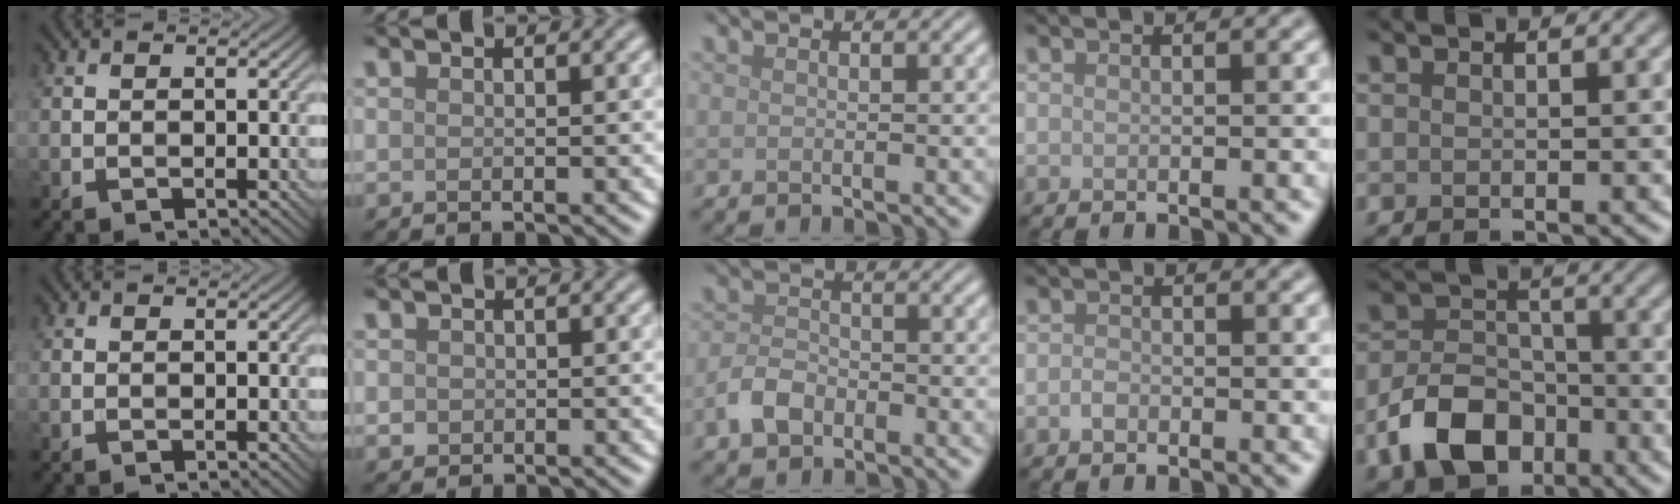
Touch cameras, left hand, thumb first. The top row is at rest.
{"index": {"total": 0.8, "force": [0.1, 0.8, 0.2], "torque": [-0.001, -0.002, 0.000]}, "middle": {"total": 2.6, "force": [-1.5, 1.6, 1.4], "torque": [-0.024, 0.004, -0.036]}, "ring": {"total": 0.8, "force": [-0.4, 0.6, 0.4], "torque": [-0.009, 0.001, -0.011]}, "little": {"total": 7.1, "force": [-3.4, 4.8, 4.0], "torque": [-0.072, -0.005, -0.066]}}